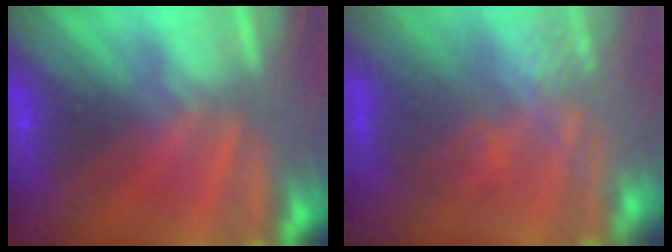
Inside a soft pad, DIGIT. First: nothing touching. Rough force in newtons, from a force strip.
{"total": 3.6}